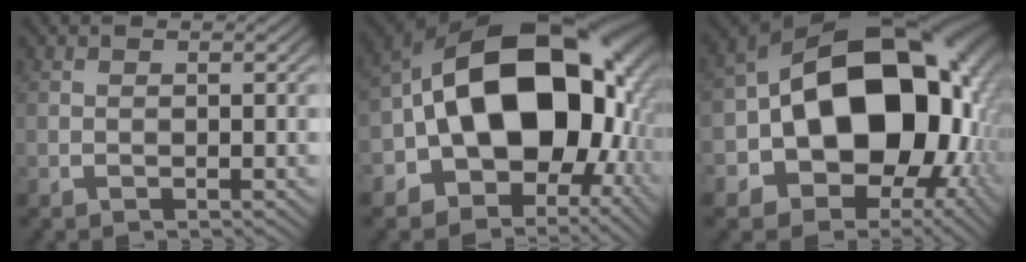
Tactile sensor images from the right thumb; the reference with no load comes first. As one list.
[{"total": 22.5, "force": [-1.1, 15.4, 16.4], "torque": [-0.299, -0.061, 0.003]}, {"total": 24.9, "force": [-1.4, 17.3, 17.9], "torque": [-0.318, -0.072, 0.002]}]